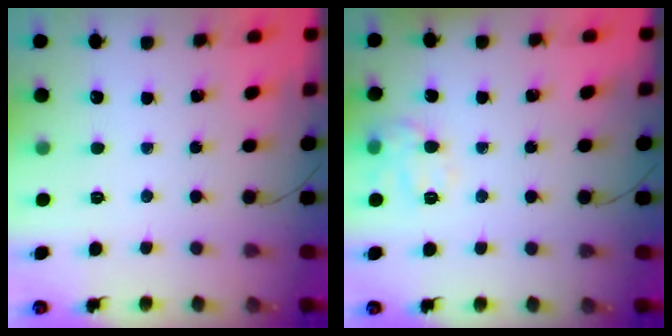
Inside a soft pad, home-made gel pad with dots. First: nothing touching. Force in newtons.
{"total": 10.3, "press": 10.3, "slide": 0.3}